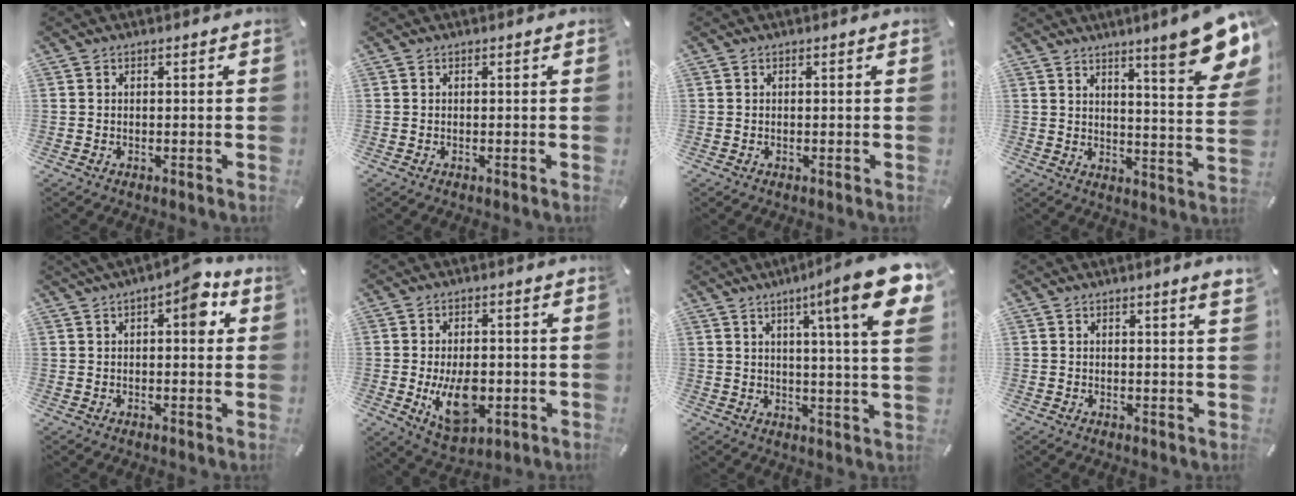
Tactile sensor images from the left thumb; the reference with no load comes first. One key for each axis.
{"total": 0.0}
{"total": 0.0}
{"total": 14.1, "fx": 9.4, "fy": 2.2, "fz": 10.3, "tx": -0.137, "ty": -0.076, "tz": 0.149}
{"total": 8.5, "fx": 3.0, "fy": 3.8, "fz": 7.0, "tx": -0.080, "ty": -0.009, "tz": 0.042}
{"total": 11.3, "fx": -2.0, "fy": 6.8, "fz": 8.8, "tx": -0.157, "ty": -0.011, "tz": -0.027}
{"total": 16.7, "fx": 7.6, "fy": 1.3, "fz": 14.8, "tx": -0.227, "ty": -0.041, "tz": 0.105}
{"total": 2.3, "fx": 1.5, "fy": 0.2, "fz": 1.8, "tx": -0.029, "ty": -0.003, "tz": 0.024}